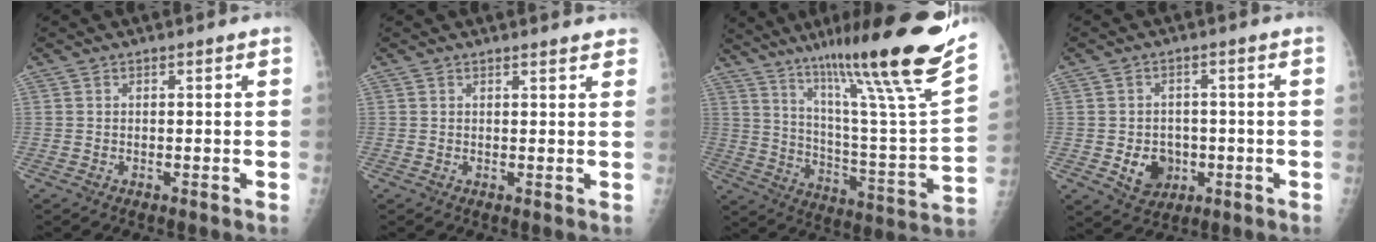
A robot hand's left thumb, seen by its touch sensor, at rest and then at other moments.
{"total": 2.6, "force": [2.4, 0.7, 0.7], "torque": [0.004, -0.008, 0.021]}
{"total": 29.2, "force": [19.9, 1.7, 21.2], "torque": [-0.316, -0.098, 0.308]}
{"total": 6.5, "force": [-1.5, 5.5, 3.2], "torque": [-0.023, 0.006, -0.015]}